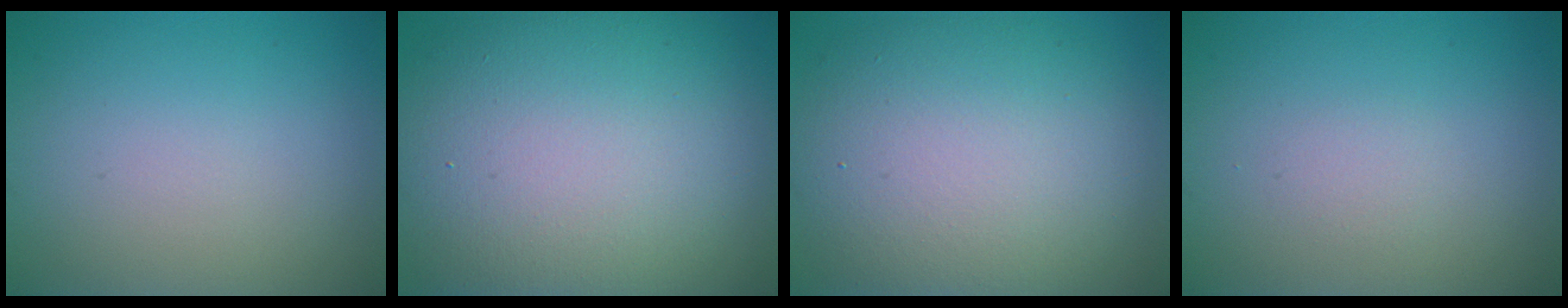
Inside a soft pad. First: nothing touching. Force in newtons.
{"total": 15.6, "press": 15.6, "slide": 1.1}
{"total": 11.4, "press": 11.4, "slide": 0.7}
{"total": 0.7, "press": 0.7, "slide": 0.0}